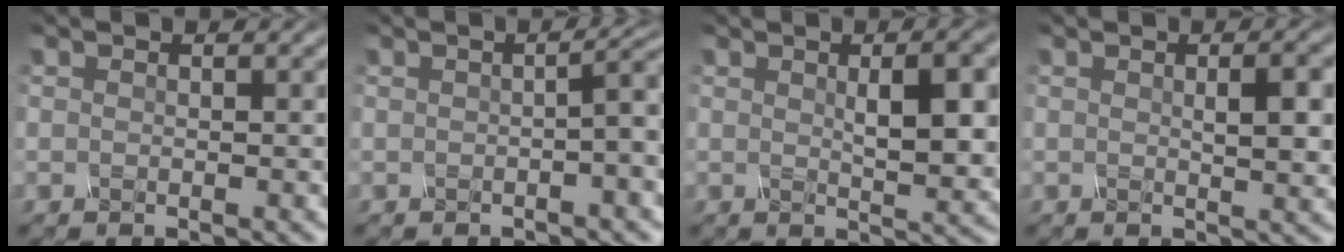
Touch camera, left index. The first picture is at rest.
{"total": 4.0, "force": [-0.1, 1.0, 3.8], "torque": [-0.039, 0.015, -0.006]}
{"total": 6.5, "force": [1.1, 1.9, 6.1], "torque": [-0.076, 0.002, 0.021]}
{"total": 3.7, "force": [0.6, 1.0, 3.6], "torque": [-0.046, 0.004, 0.009]}